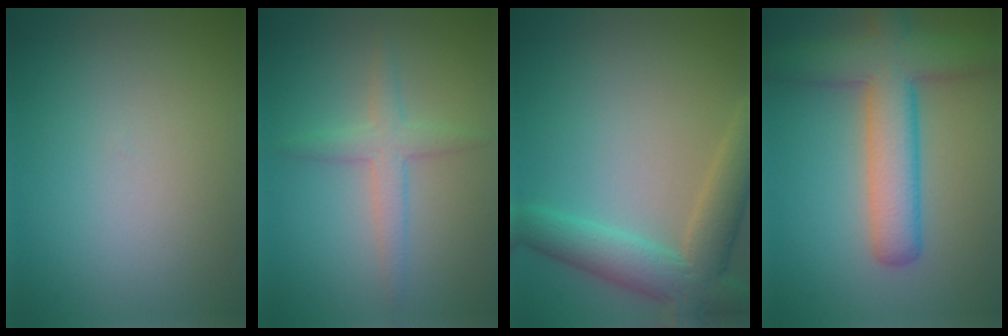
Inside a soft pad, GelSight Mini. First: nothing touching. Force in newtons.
{"total": 2.6, "press": 2.6, "slide": 0.1}
{"total": 6.6, "press": 6.5, "slide": 0.5}
{"total": 7.7, "press": 7.7, "slide": 0.2}